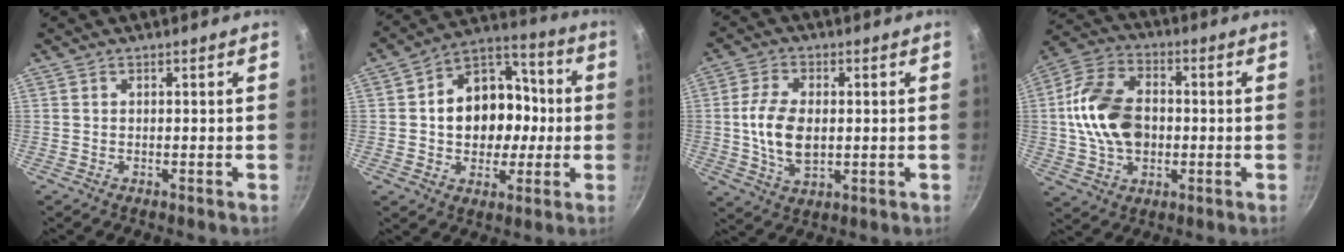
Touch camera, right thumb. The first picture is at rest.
{"total": 16.5, "force": [-0.2, 13.1, 10.2], "torque": [-0.117, 0.034, -0.010]}
{"total": 9.8, "force": [0.1, 5.8, 8.0], "torque": [-0.151, -0.001, 0.003]}
{"total": 15.6, "force": [0.0, 10.8, 11.3], "torque": [-0.193, 0.023, -0.010]}